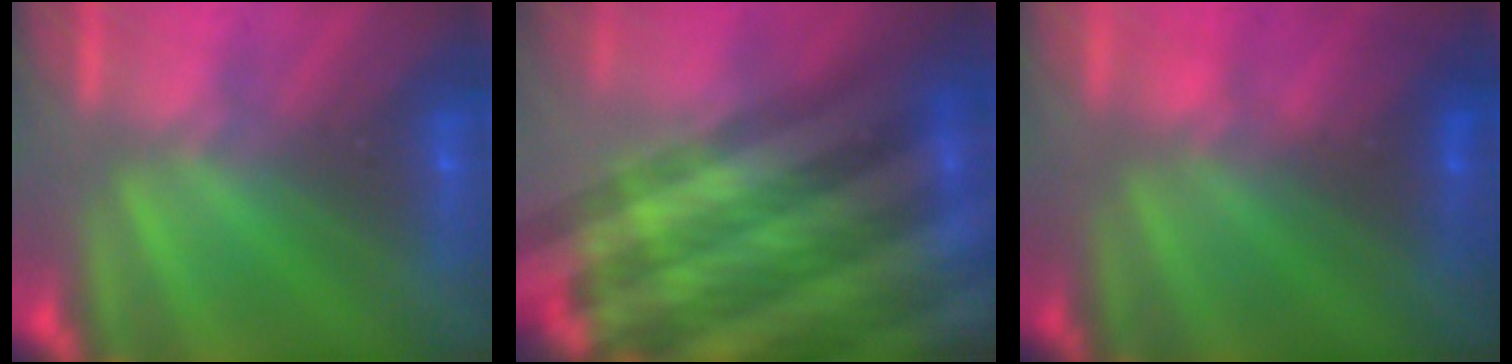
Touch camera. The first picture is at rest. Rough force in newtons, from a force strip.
{"total": 7.4}
{"total": 2.9}